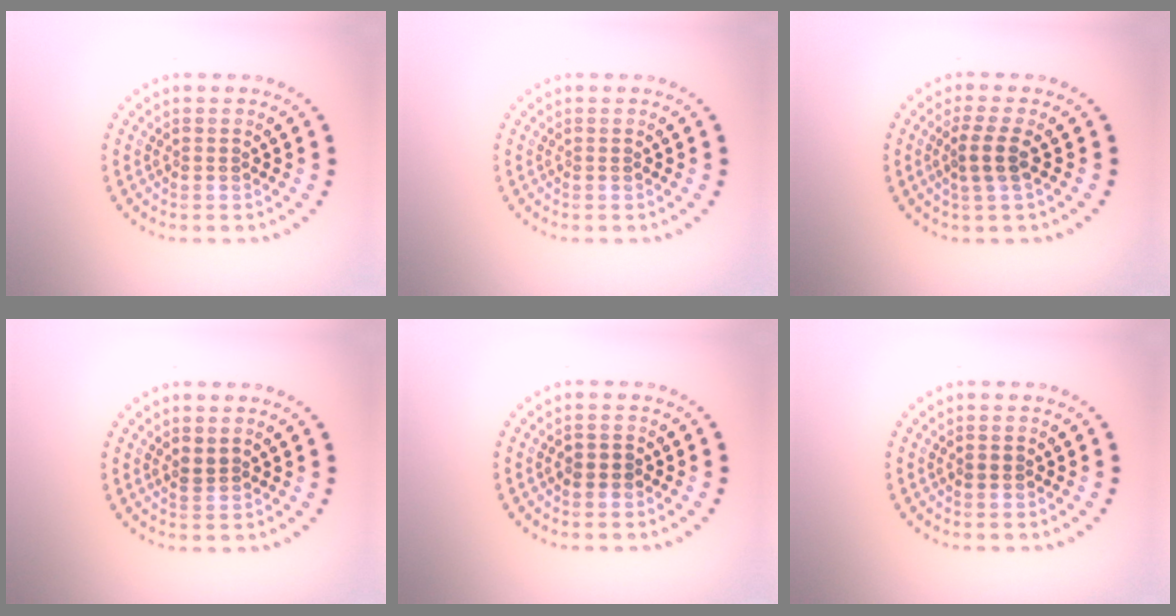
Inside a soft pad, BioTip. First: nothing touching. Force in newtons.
{"total": 0.0}
{"total": 2.3, "press": 1.8, "slide": 1.3}
{"total": 1.1, "press": 0.9, "slide": 0.7}
{"total": 1.2, "press": 1.1, "slide": 0.4}
{"total": 0.9, "press": 0.9, "slide": 0.0}